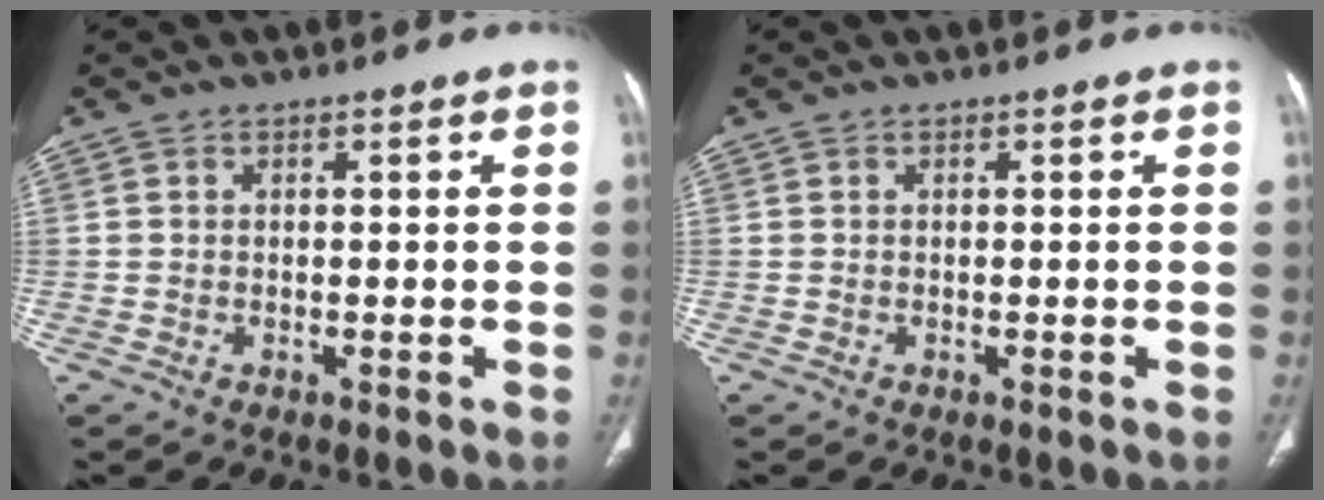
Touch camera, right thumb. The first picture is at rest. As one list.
[{"total": 0.0}]